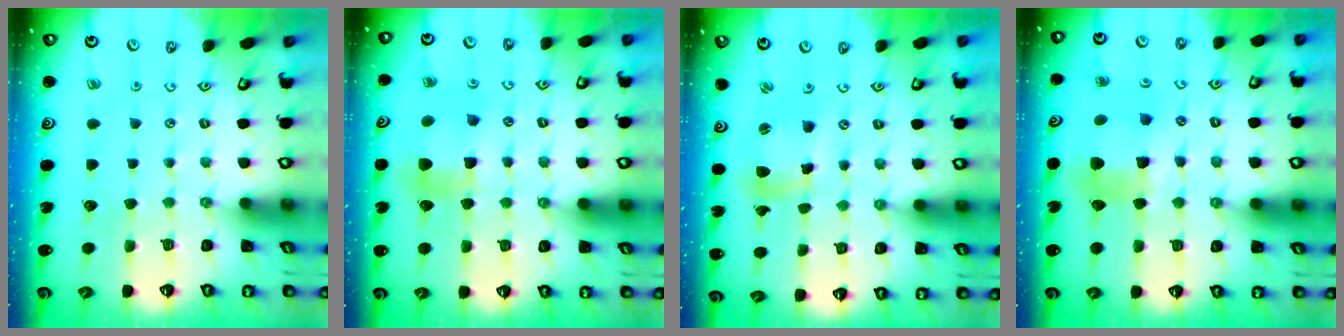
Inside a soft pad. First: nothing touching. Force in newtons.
{"total": 7.1, "press": 7.1, "slide": 0.3}
{"total": 7.8, "press": 7.7, "slide": 1.3}
{"total": 8.0, "press": 8.0, "slide": 0.6}